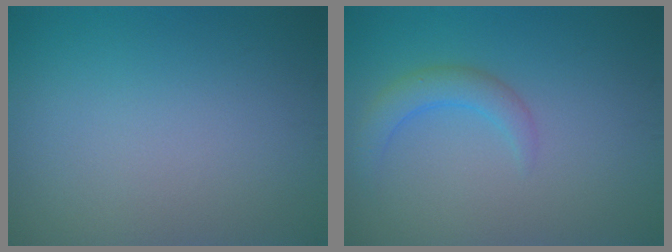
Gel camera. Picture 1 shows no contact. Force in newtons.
{"total": 2.4, "press": 2.4, "slide": 0.3}